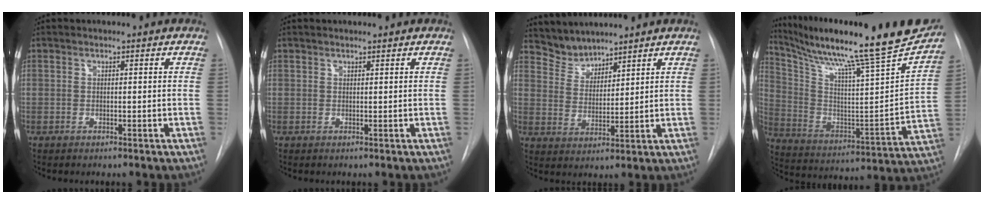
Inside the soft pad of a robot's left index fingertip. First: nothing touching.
{"total": 1.1, "force": [1.0, 0.1, 0.3], "torque": [-0.005, 0.010, 0.018]}
{"total": 4.7, "force": [4.6, 0.6, -0.6], "torque": [0.009, 0.008, 0.101]}
{"total": 28.9, "force": [24.3, 1.1, 15.6], "torque": [-0.268, -0.057, 0.351]}